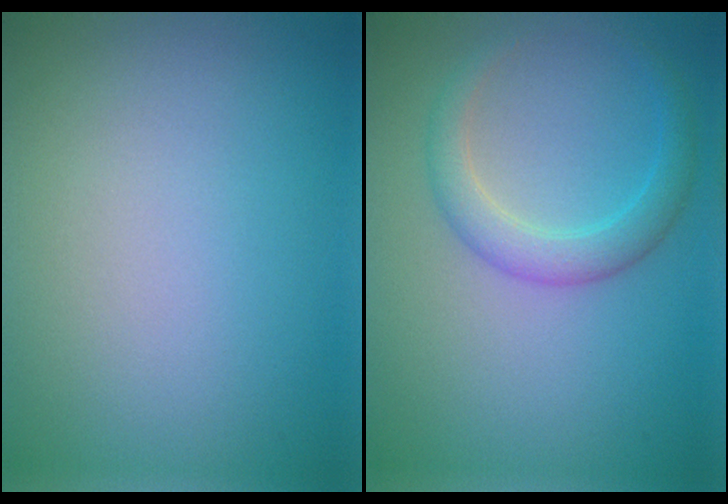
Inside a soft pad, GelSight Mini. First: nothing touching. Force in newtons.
{"total": 2.9, "press": 2.9, "slide": 0.1}